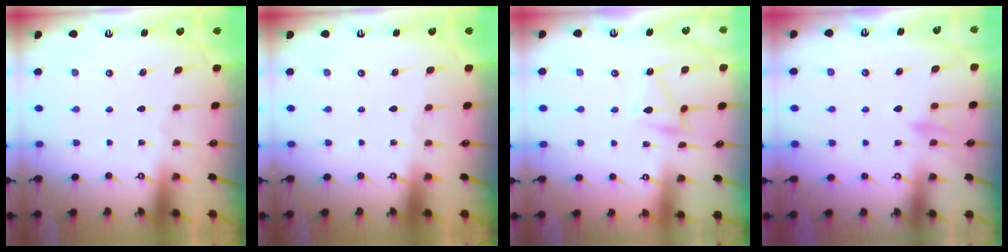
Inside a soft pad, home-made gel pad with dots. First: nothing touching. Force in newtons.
{"total": 0.0}
{"total": 6.7, "press": 6.7, "slide": 0.3}
{"total": 8.0, "press": 8.0, "slide": 0.5}